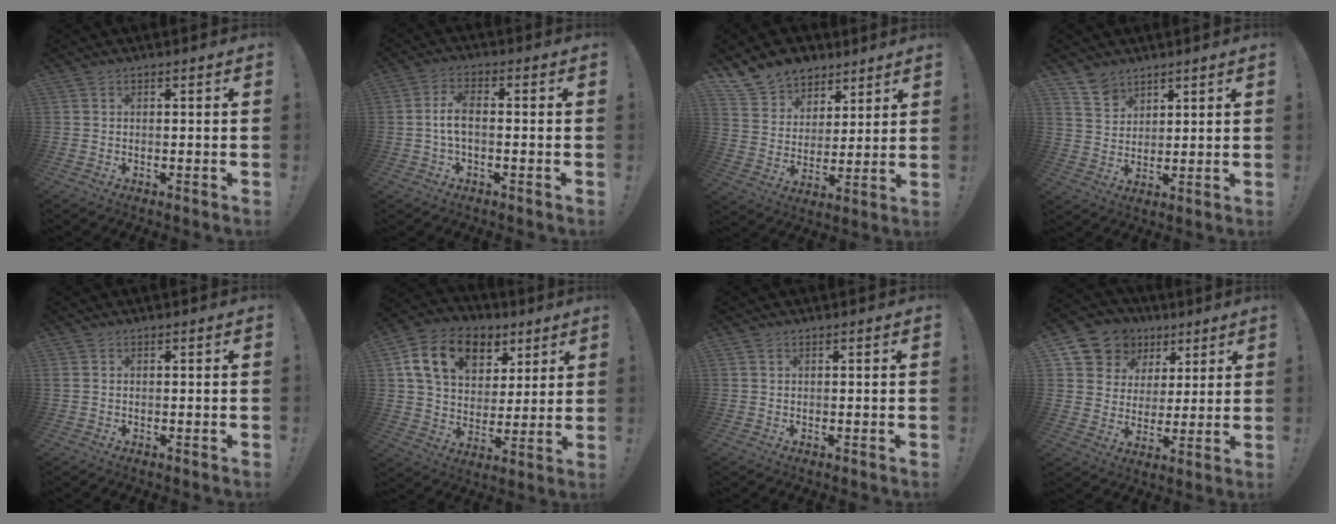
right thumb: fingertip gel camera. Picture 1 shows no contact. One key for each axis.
{"total": 5.8, "fx": -0.5, "fy": 2.4, "fz": 5.3, "tx": -0.117, "ty": 0.002, "tz": -0.011}
{"total": 11.8, "fx": 8.8, "fy": 7.7, "fz": 1.9, "tx": -0.042, "ty": -0.063, "tz": 0.173}
{"total": 7.1, "fx": 5.6, "fy": 4.3, "fz": 1.3, "tx": -0.024, "ty": -0.039, "tz": 0.109}
{"total": 0.6, "fx": 0.4, "fy": 0.3, "fz": 0.2, "tx": -0.007, "ty": 0.001, "tz": 0.008}
{"total": 17.4, "fx": 7.8, "fy": 12.6, "fz": 9.1, "tx": -0.142, "ty": -0.022, "tz": 0.148}
{"total": 0.7, "fx": 0.4, "fy": 0.4, "fz": 0.3, "tx": -0.001, "ty": -0.001, "tz": 0.008}
{"total": 11.0, "fx": 6.1, "fy": 8.8, "fz": 2.3, "tx": -0.043, "ty": -0.044, "tz": 0.127}